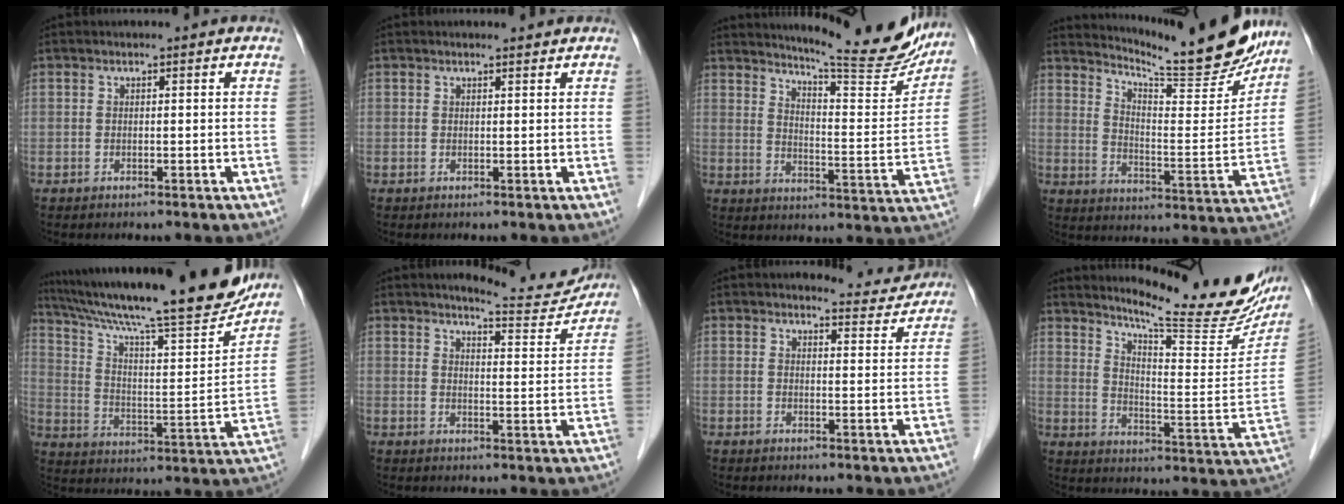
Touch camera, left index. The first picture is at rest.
{"total": 1.3, "force": [1.3, 0.1, 0.1], "torque": [-0.011, 0.001, 0.018]}
{"total": 18.6, "force": [17.1, 1.4, 7.1], "torque": [-0.102, -0.070, 0.215]}
{"total": 18.3, "force": [16.9, 0.6, 7.2], "torque": [-0.113, -0.066, 0.229]}
{"total": 25.6, "force": [21.9, 1.6, 13.2], "torque": [-0.224, -0.025, 0.323]}
{"total": 8.1, "force": [8.0, 0.7, 1.2], "torque": [-0.015, -0.019, 0.098]}
{"total": 4.3, "force": [4.3, 0.5, -0.3], "torque": [-0.001, -0.014, 0.047]}
{"total": 20.1, "force": [17.6, 1.9, 9.5], "torque": [-0.143, -0.070, 0.229]}